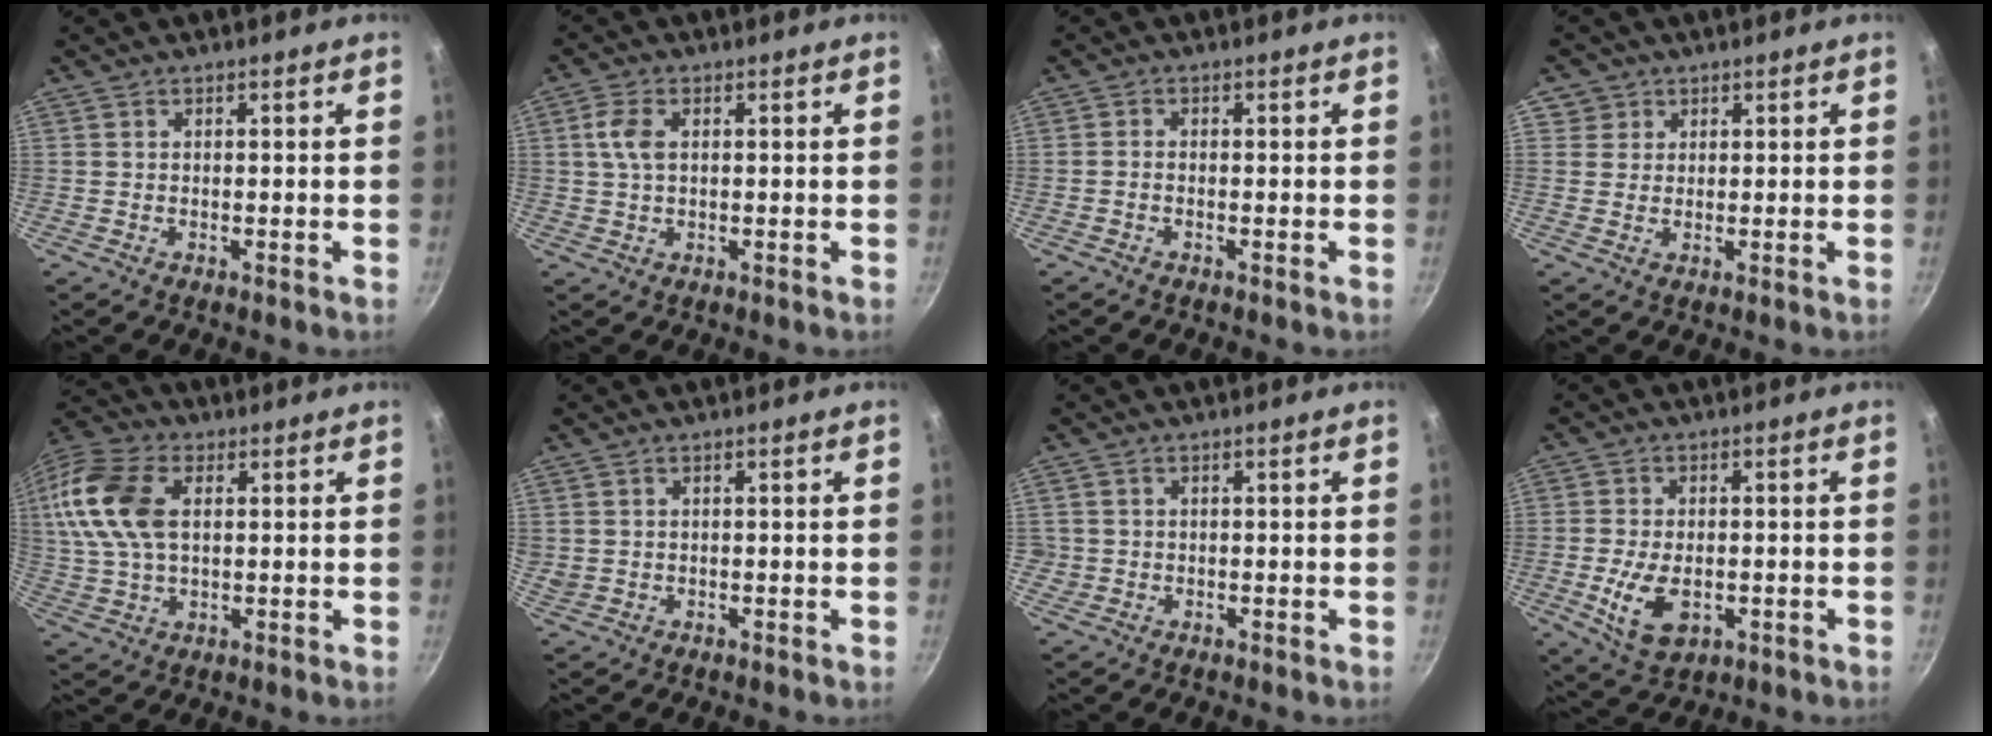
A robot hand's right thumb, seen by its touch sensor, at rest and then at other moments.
{"total": 4.2, "force": [0.8, 2.3, 3.4], "torque": [-0.075, 0.007, 0.013]}
{"total": 0.9, "force": [-0.6, 0.3, 0.6], "torque": [-0.017, 0.007, -0.017]}
{"total": 3.0, "force": [1.2, 2.8, 0.2], "torque": [0.026, 0.006, 0.016]}
{"total": 16.4, "force": [3.3, 10.2, 12.4], "torque": [-0.255, 0.018, 0.054]}
{"total": 1.0, "force": [0.3, 0.8, 0.4], "torque": [-0.012, 0.005, 0.013]}
{"total": 1.3, "force": [-0.2, 1.3, 0.1], "torque": [0.003, 0.006, 0.000]}
{"total": 9.0, "force": [-2.1, 5.4, 6.9], "torque": [-0.126, -0.001, -0.028]}